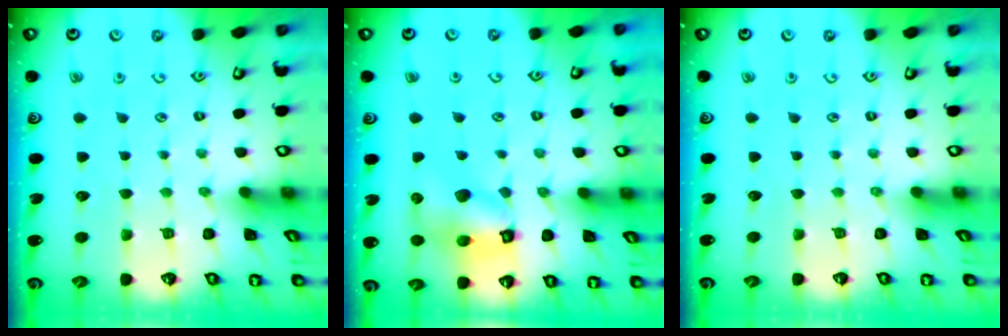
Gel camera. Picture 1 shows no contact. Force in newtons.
{"total": 10.9, "press": 10.7, "slide": 1.6}
{"total": 0.0}